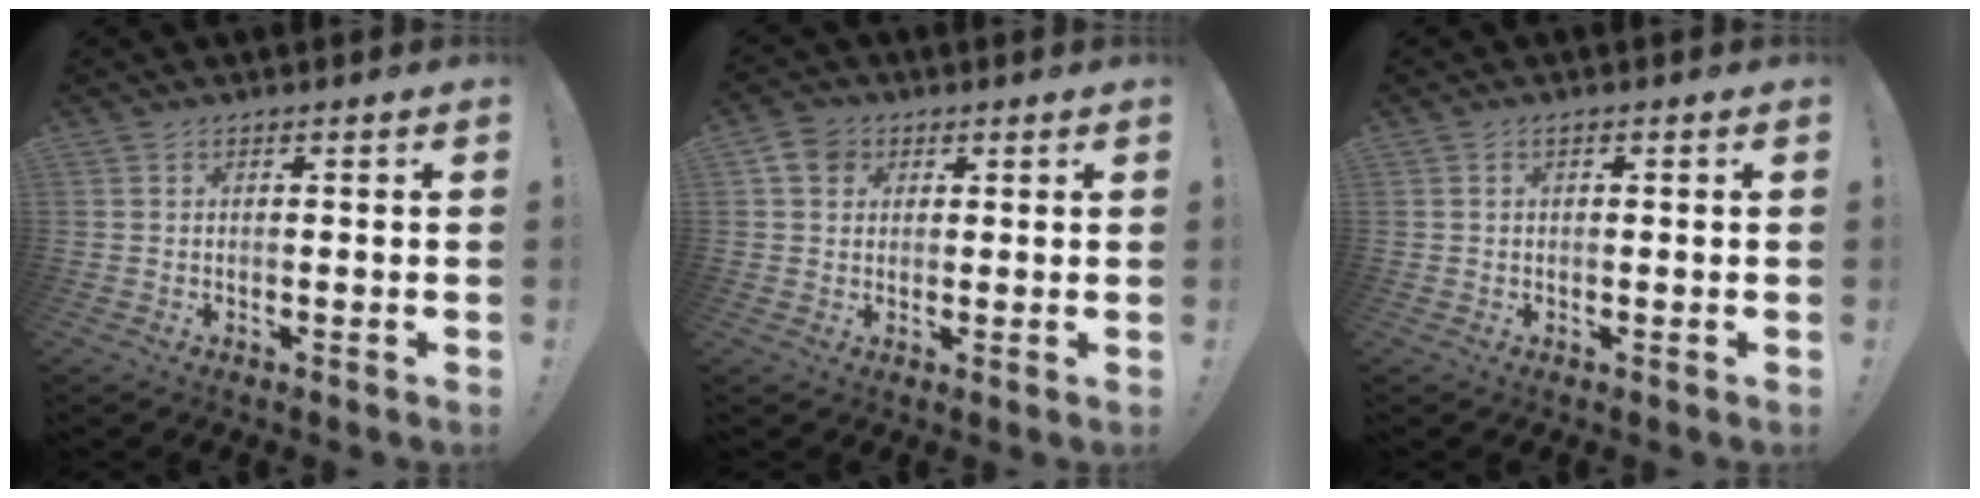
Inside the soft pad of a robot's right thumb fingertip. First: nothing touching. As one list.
[{"total": 6.0, "force": [2.6, 4.9, 2.2], "torque": [-0.032, -0.004, 0.051]}, {"total": 0.8, "force": [0.1, 0.5, 0.7], "torque": [-0.019, 0.005, 0.002]}]